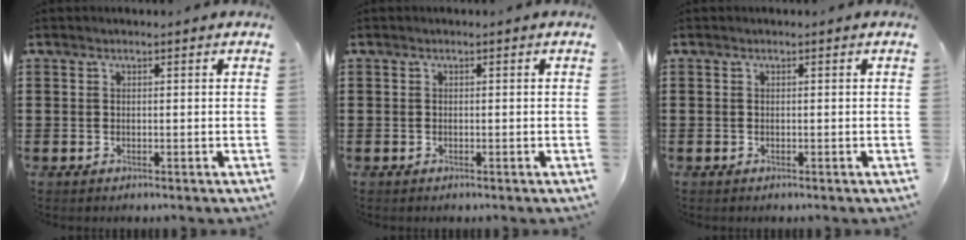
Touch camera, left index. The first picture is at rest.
{"total": 0.0}
{"total": 0.0}